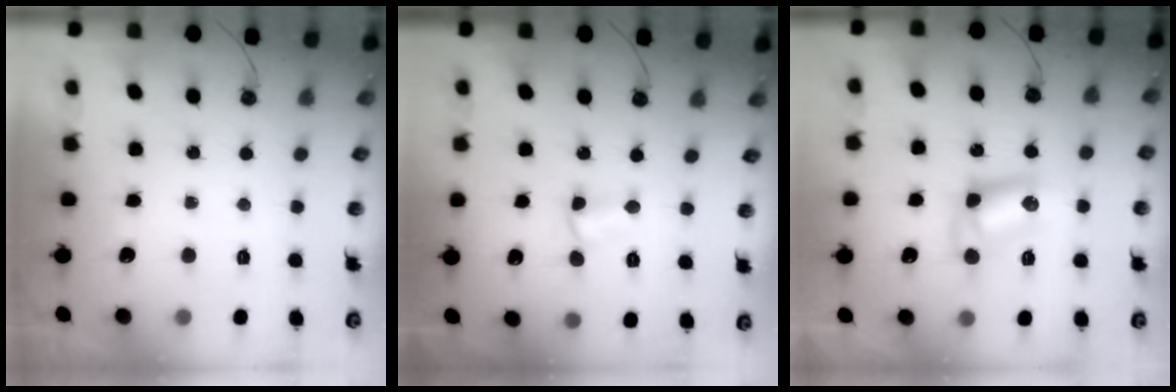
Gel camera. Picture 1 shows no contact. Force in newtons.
{"total": 1.8, "press": 1.7, "slide": 0.5}
{"total": 10.3, "press": 9.6, "slide": 3.6}